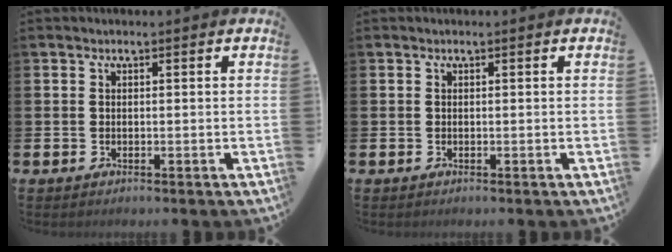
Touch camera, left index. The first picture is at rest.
{"total": 0.0}